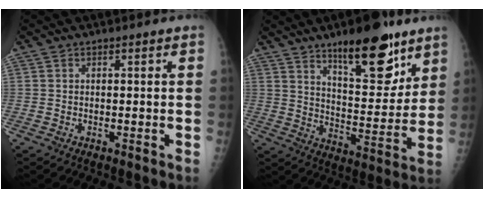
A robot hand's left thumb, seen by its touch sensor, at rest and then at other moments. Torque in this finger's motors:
{"motor_torque": [0.42, 0.44, 0.98, -0.80, 0.10]}